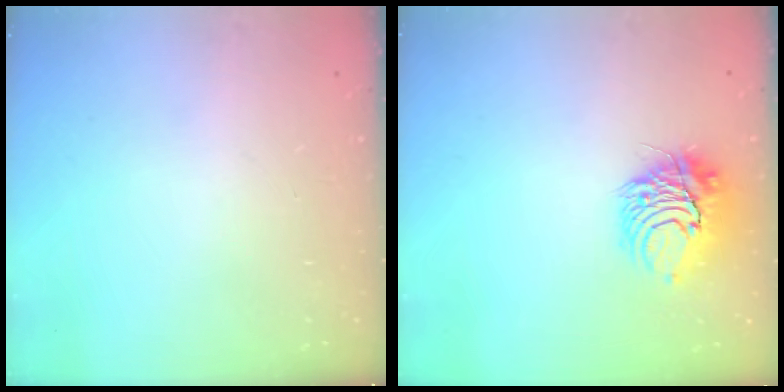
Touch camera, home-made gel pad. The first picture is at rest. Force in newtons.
{"total": 10.1, "press": 10.1, "slide": 0.3}